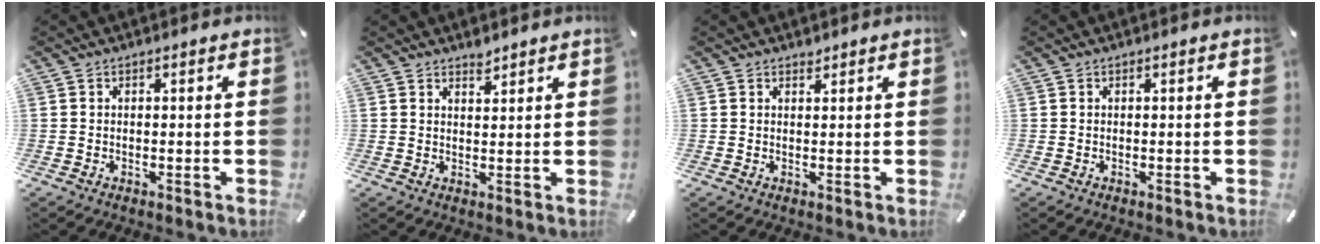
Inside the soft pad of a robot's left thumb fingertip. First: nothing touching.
{"total": 2.3, "force": [2.1, 0.9, 0.4], "torque": [-0.003, -0.011, 0.039]}
{"total": 1.1, "force": [0.9, 0.5, 0.1], "torque": [-0.001, -0.002, 0.018]}
{"total": 0.0}